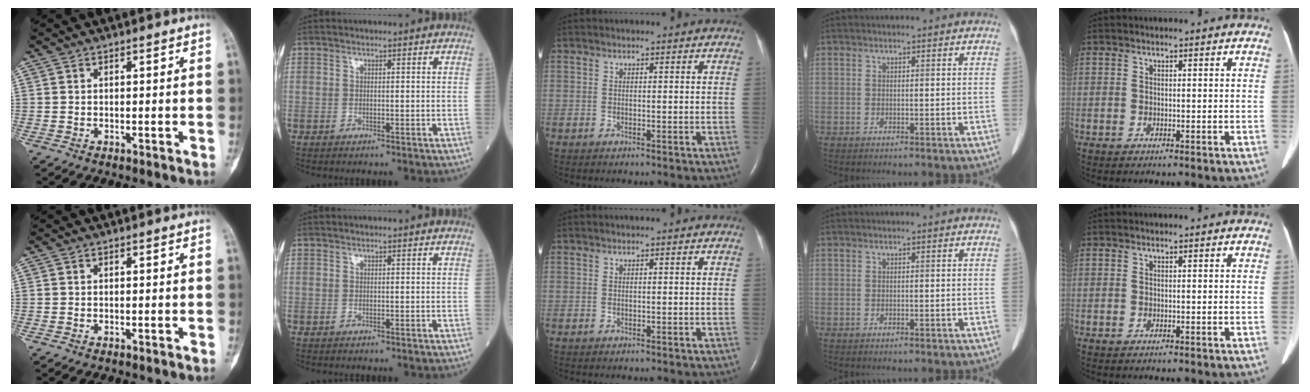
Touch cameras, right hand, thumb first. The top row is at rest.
{}